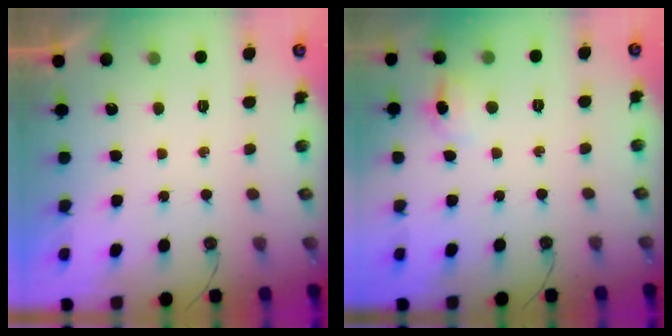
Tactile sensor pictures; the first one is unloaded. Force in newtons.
{"total": 13.9, "press": 5.5, "slide": 12.8}